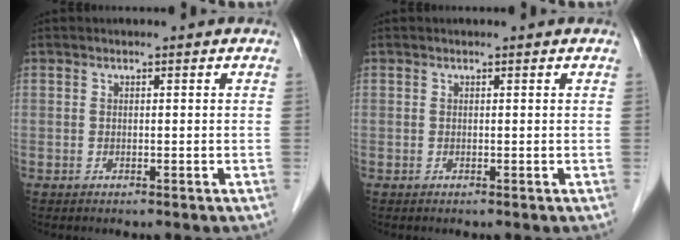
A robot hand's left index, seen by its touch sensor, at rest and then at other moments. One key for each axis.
{"total": 0.0}